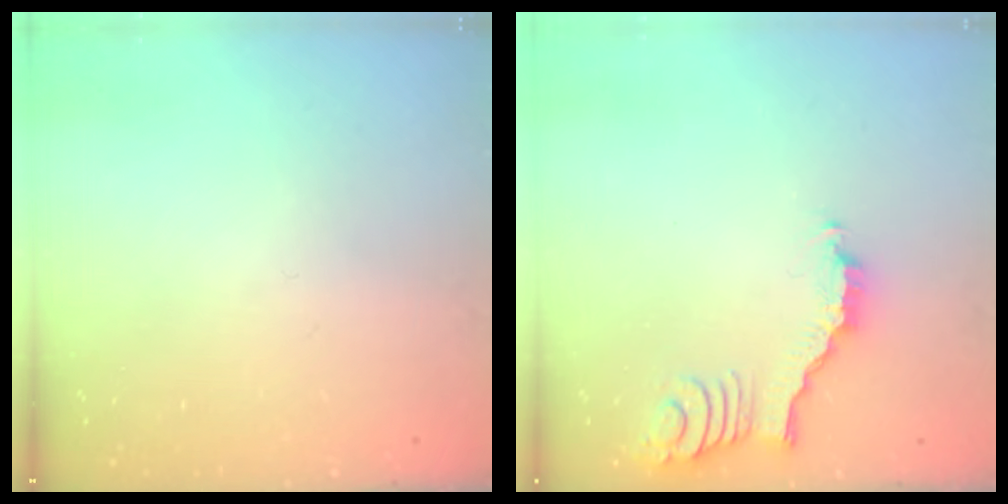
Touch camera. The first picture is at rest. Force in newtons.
{"total": 2.7, "press": 2.7, "slide": 0.3}